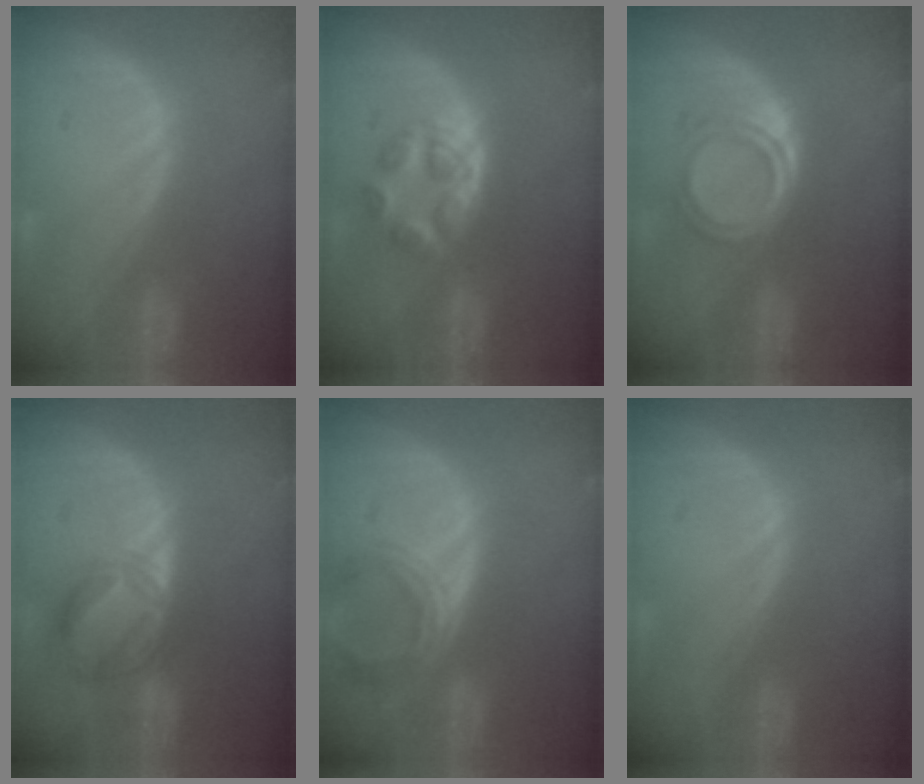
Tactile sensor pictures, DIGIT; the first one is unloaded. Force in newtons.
{"total": 5.6, "press": 5.0, "slide": 2.5}
{"total": 5.1, "press": 4.5, "slide": 2.4}
{"total": 5.8, "press": 5.7, "slide": 0.9}
{"total": 5.8, "press": 5.4, "slide": 2.2}
{"total": 0.0}